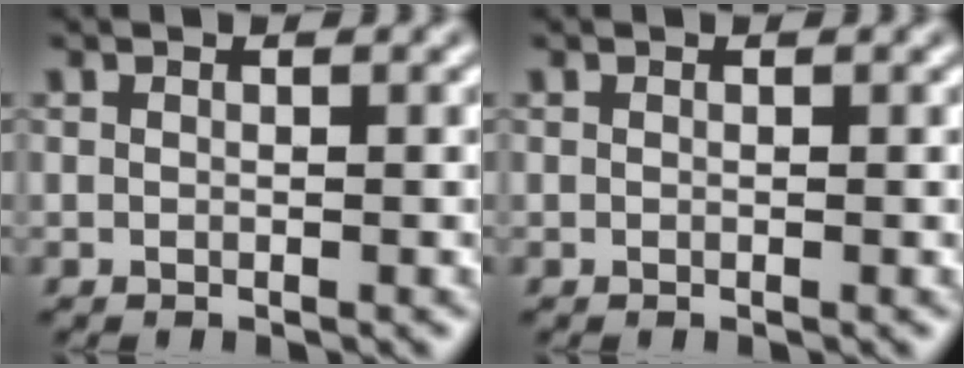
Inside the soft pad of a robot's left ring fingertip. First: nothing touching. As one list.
[{"total": 0.0}]